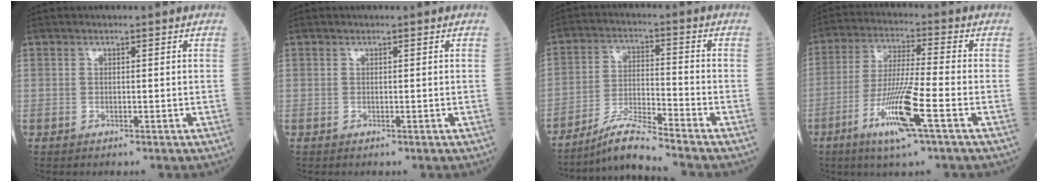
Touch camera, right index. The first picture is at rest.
{"total": 0.0}
{"total": 6.7, "force": [-6.0, -1.4, 2.6], "torque": [-0.054, -0.014, -0.113]}
{"total": 11.1, "force": [-4.9, -0.2, 10.0], "torque": [-0.197, -0.016, -0.094]}